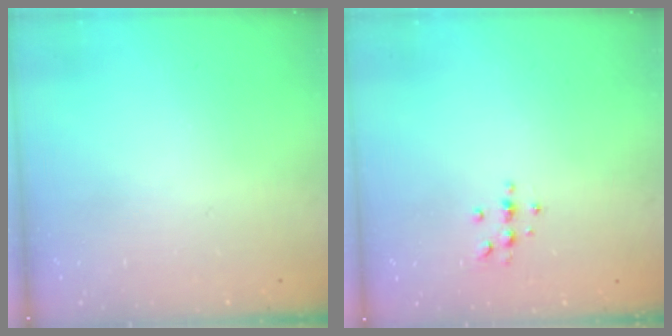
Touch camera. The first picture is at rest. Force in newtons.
{"total": 4.9, "press": 4.9, "slide": 0.6}